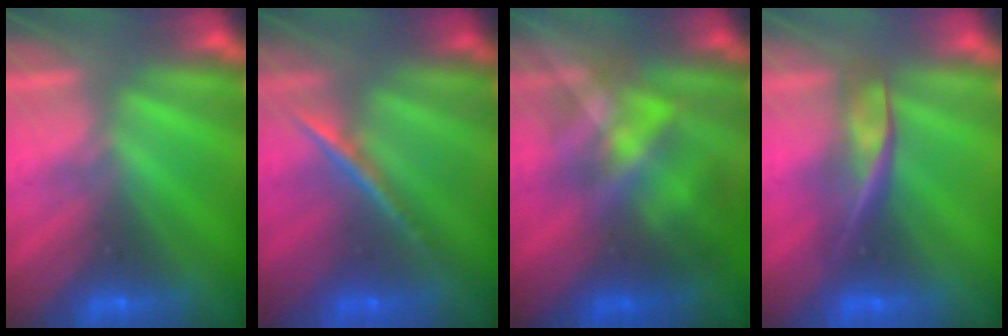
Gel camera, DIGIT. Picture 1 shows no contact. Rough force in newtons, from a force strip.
{"total": 1.8}
{"total": 4.5}
{"total": 2.3}